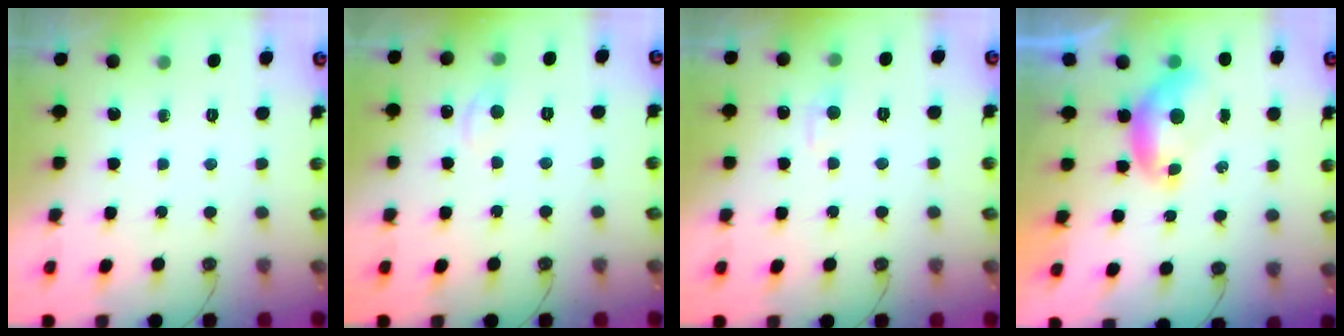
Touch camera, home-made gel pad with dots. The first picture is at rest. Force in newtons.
{"total": 1.0, "press": 0.5, "slide": 0.9}
{"total": 1.4, "press": 1.2, "slide": 0.8}
{"total": 0.0}